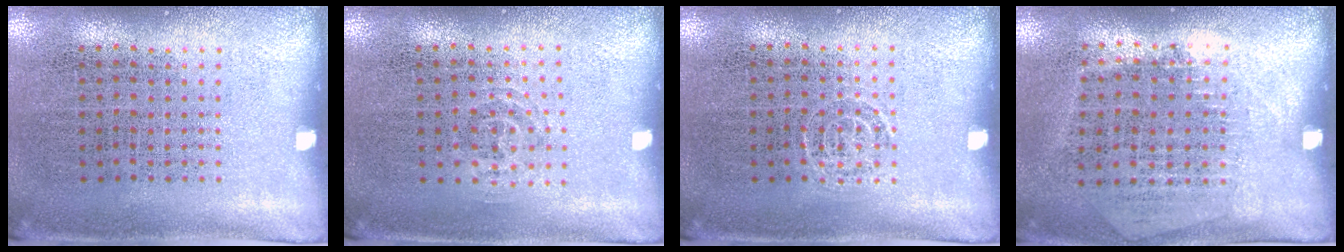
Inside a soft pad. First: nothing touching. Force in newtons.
{"total": 0.9, "press": 0.6, "slide": 0.7}
{"total": 0.6, "press": 0.5, "slide": 0.3}
{"total": 1.2, "press": 1.1, "slide": 0.5}